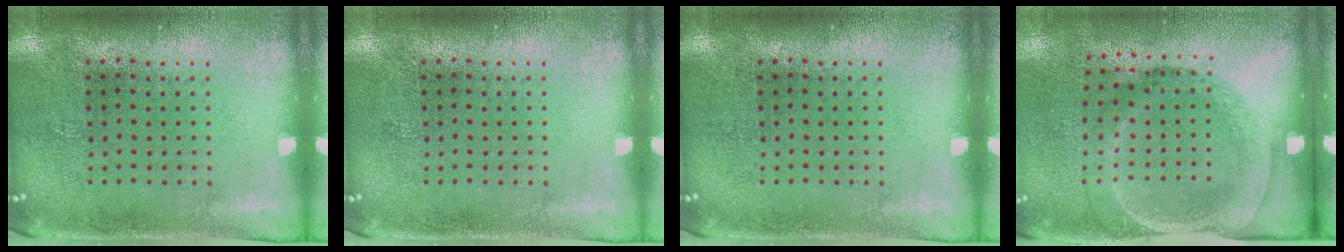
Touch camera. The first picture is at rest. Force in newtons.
{"total": 0.0}
{"total": 0.0}
{"total": 1.8, "press": 1.2, "slide": 1.4}